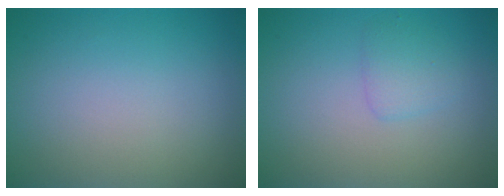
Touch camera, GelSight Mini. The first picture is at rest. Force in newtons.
{"total": 1.5, "press": 1.5, "slide": 0.1}